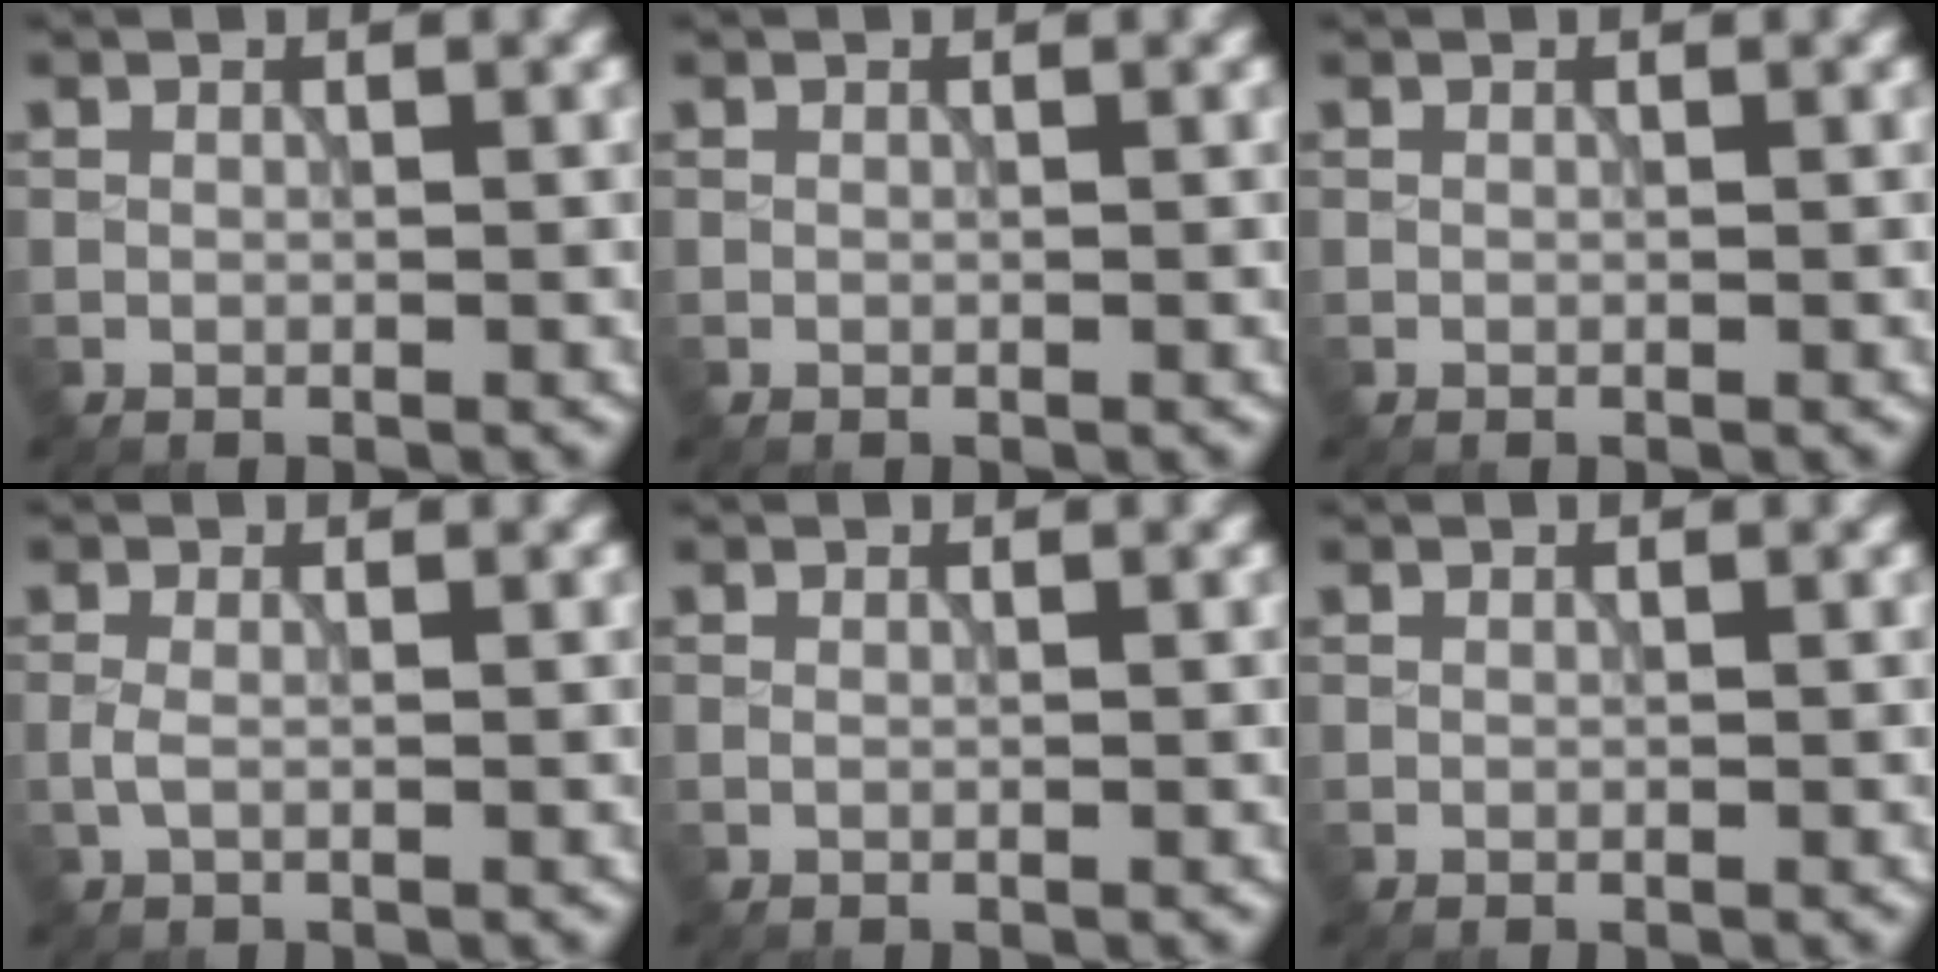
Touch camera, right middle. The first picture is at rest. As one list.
[{"total": 0.0}, {"total": 0.0}, {"total": 1.0, "force": [-0.2, 0.3, 0.9], "torque": [-0.024, -0.001, -0.007]}, {"total": 0.0}, {"total": 0.0}]